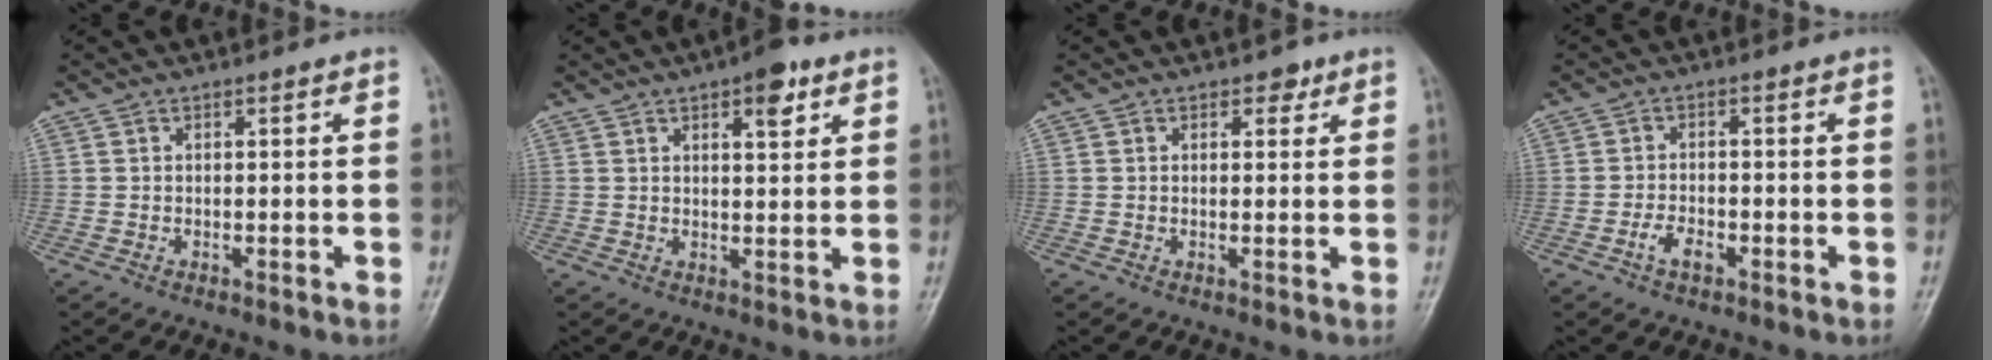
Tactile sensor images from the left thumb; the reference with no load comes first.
{"total": 6.0, "force": [3.2, 2.3, 4.5], "torque": [-0.048, -0.012, 0.041]}
{"total": 1.9, "force": [1.2, 1.2, 0.9], "torque": [0.003, -0.004, 0.012]}
{"total": 3.2, "force": [-1.6, 1.7, 2.2], "torque": [-0.041, 0.012, -0.030]}